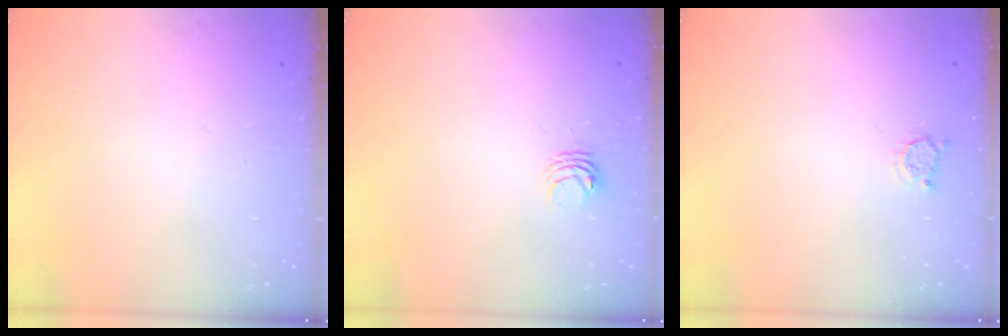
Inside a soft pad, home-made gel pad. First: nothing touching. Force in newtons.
{"total": 3.3, "press": 3.3, "slide": 0.3}
{"total": 2.5, "press": 2.5, "slide": 0.3}